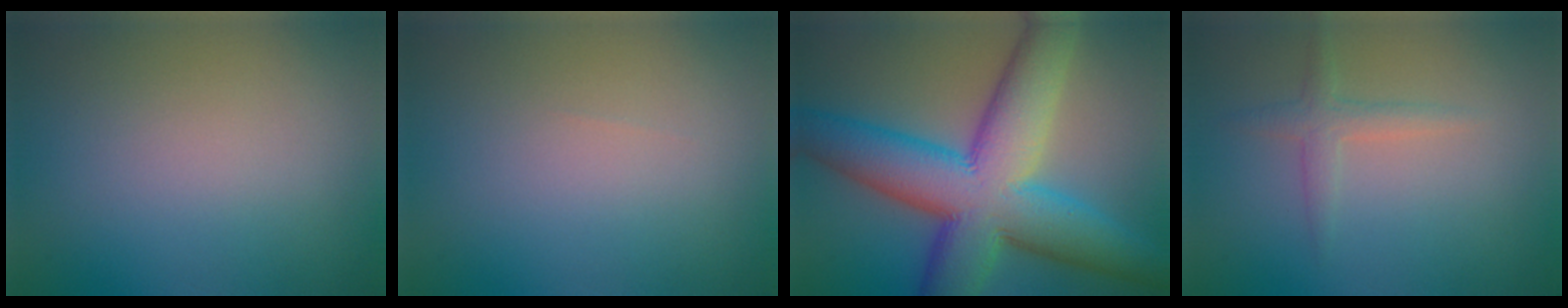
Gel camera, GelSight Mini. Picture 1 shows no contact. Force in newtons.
{"total": 0.0}
{"total": 13.2, "press": 13.2, "slide": 0.2}
{"total": 1.7, "press": 1.7, "slide": 0.1}